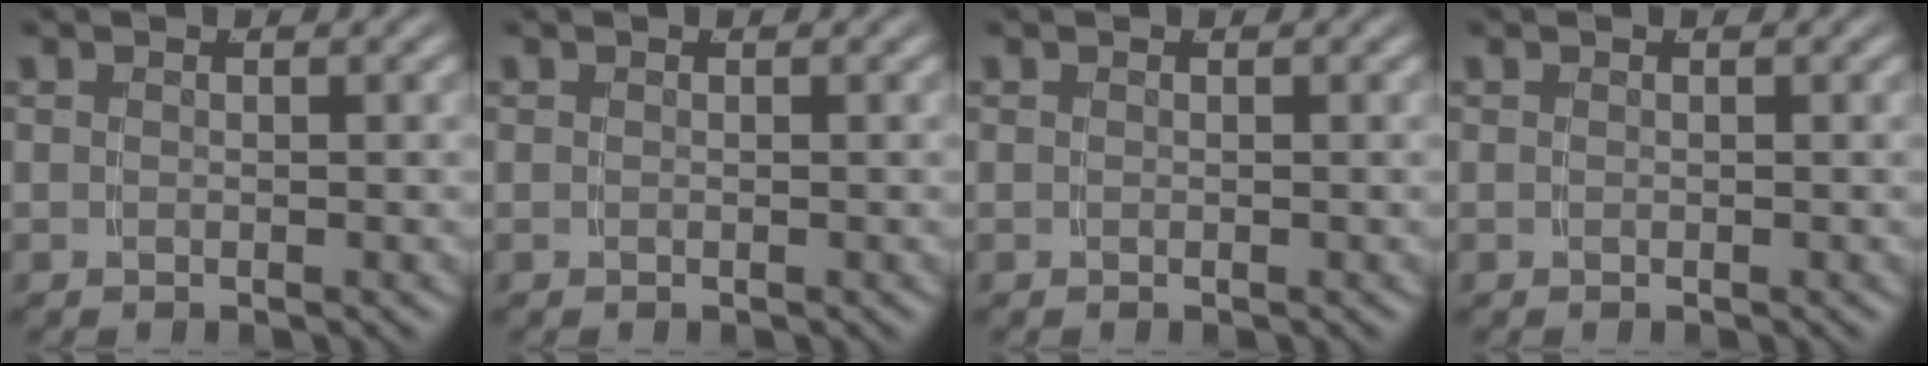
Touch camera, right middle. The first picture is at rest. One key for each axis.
{"total": 0.0}
{"total": 0.0}
{"total": 0.0}